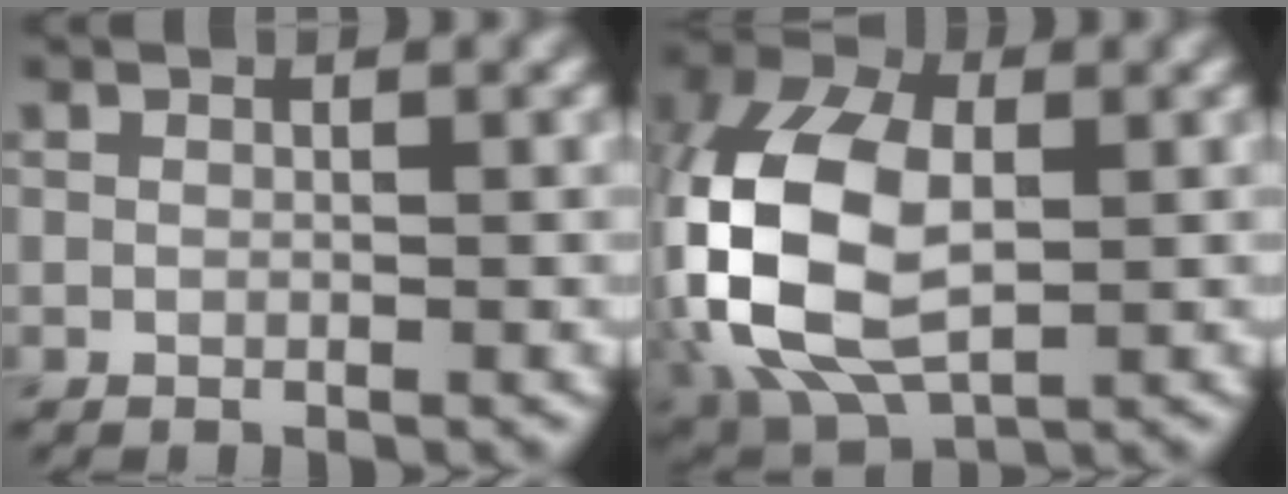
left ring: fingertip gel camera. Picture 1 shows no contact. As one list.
[{"total": 13.7, "force": [-1.0, 8.3, 10.9], "torque": [-0.258, 0.004, -0.028]}]